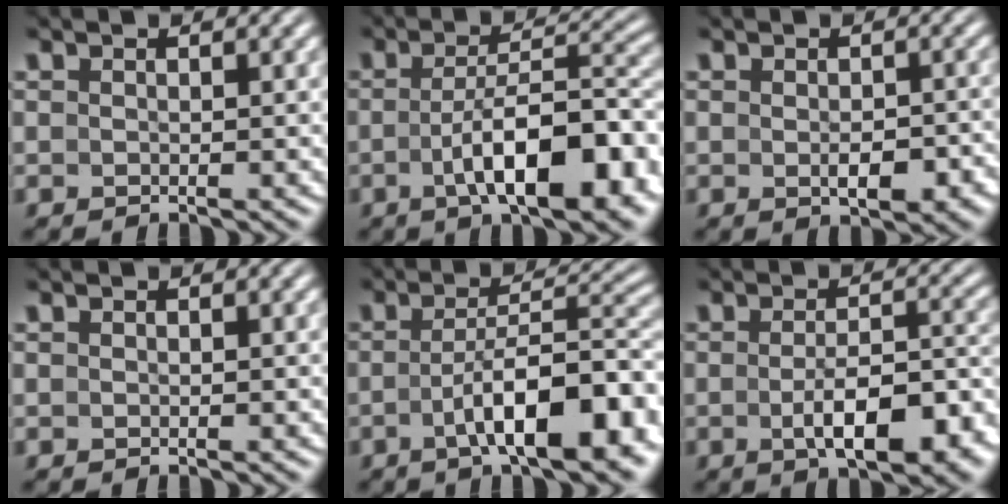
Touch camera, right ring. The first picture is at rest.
{"total": 8.6, "force": [-3.1, 3.0, 7.5], "torque": [-0.098, -0.014, -0.039]}
{"total": 2.8, "force": [-1.1, 1.2, 2.2], "torque": [-0.029, -0.013, -0.011]}
{"total": 0.0}
{"total": 7.9, "force": [-3.2, 2.2, 6.9], "torque": [-0.092, -0.010, -0.040]}
{"total": 6.7, "force": [-3.1, 2.3, 5.4], "torque": [-0.071, -0.018, -0.039]}